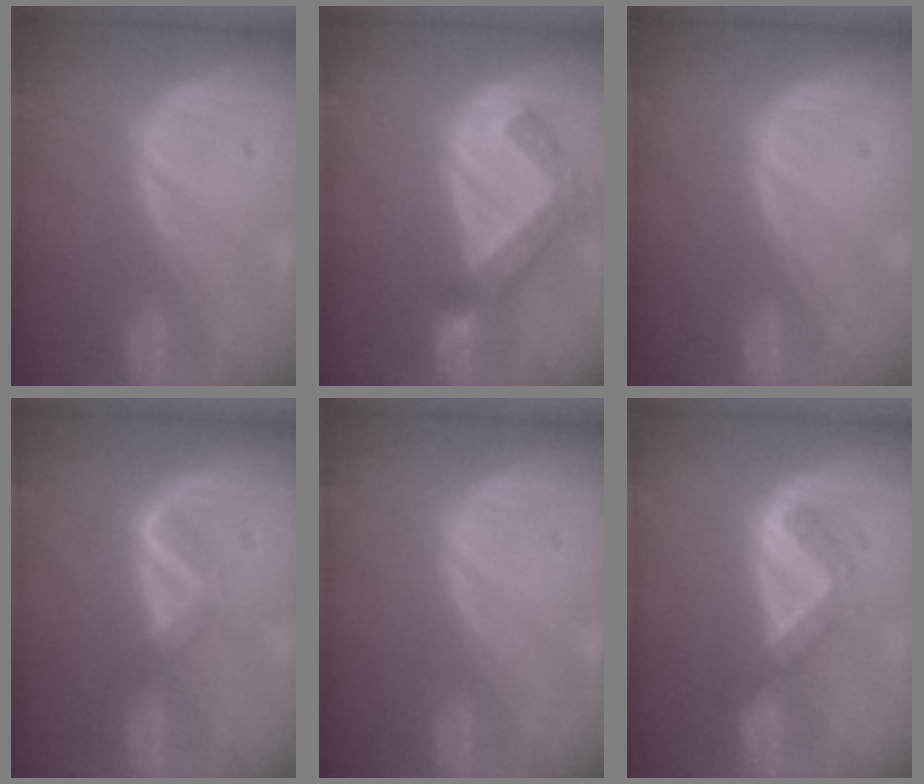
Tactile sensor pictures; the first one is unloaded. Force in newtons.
{"total": 6.2, "press": 6.0, "slide": 1.4}
{"total": 0.0}
{"total": 2.4, "press": 2.4, "slide": 0.7}
{"total": 0.0}
{"total": 5.2, "press": 4.5, "slide": 2.7}